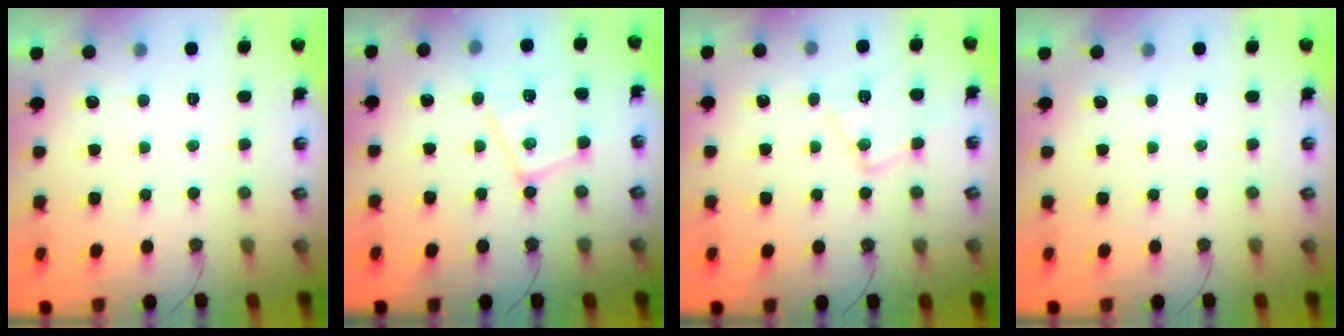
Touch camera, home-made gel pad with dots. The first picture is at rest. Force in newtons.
{"total": 14.6, "press": 14.6, "slide": 1.2}
{"total": 12.5, "press": 12.5, "slide": 0.7}
{"total": 0.0}